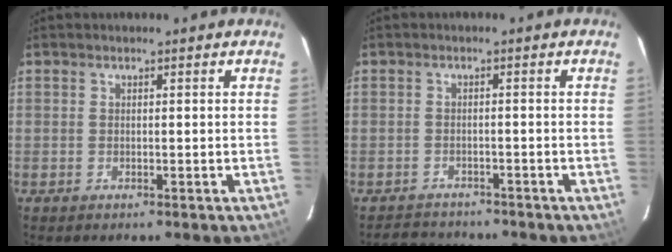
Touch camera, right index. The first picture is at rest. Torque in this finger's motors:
{"motor_torque": [0.03, 0.06, -0.11, -0.07]}